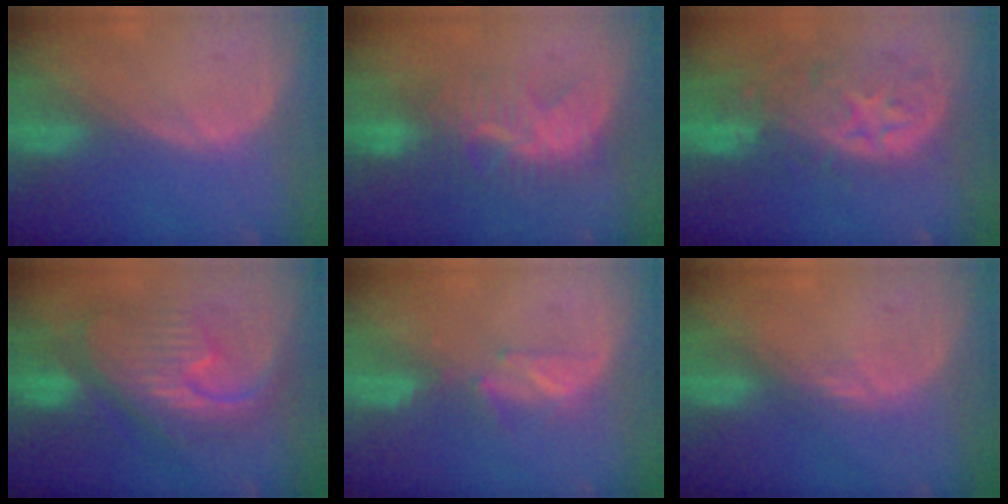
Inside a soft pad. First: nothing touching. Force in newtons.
{"total": 8.0, "press": 7.8, "slide": 2.0}
{"total": 11.0, "press": 9.7, "slide": 5.1}
{"total": 10.7, "press": 10.7, "slide": 0.9}
{"total": 3.0, "press": 2.9, "slide": 0.8}
{"total": 1.1, "press": 1.0, "slide": 0.5}